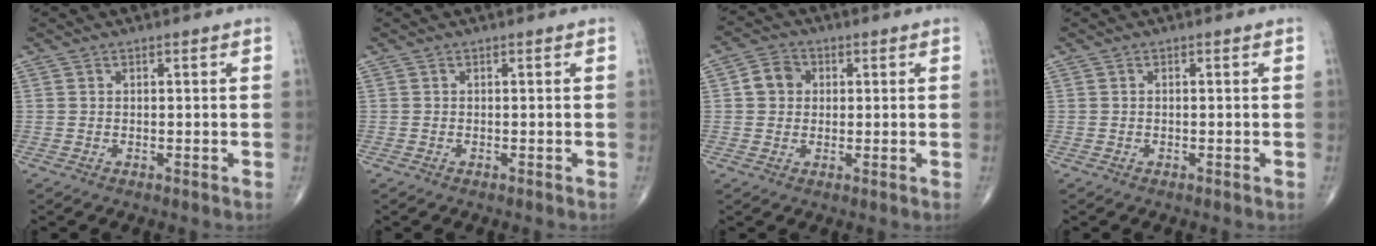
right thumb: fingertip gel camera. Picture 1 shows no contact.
{"total": 0.0}
{"total": 4.8, "force": [0.7, 4.2, 2.2], "torque": [-0.024, 0.008, 0.004]}
{"total": 0.0}